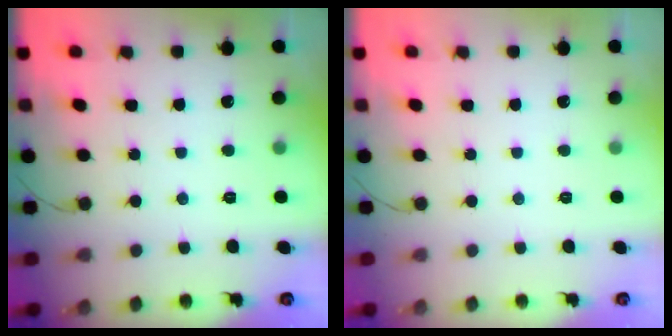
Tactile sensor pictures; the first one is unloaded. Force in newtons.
{"total": 0.0}